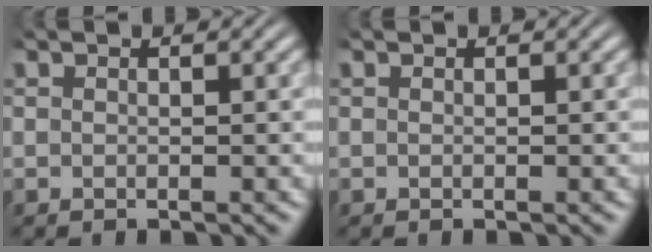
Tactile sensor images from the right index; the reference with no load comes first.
{"total": 0.0}